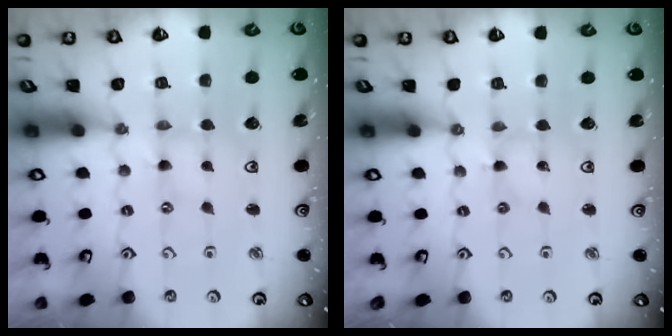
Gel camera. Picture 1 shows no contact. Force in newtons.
{"total": 0.0}